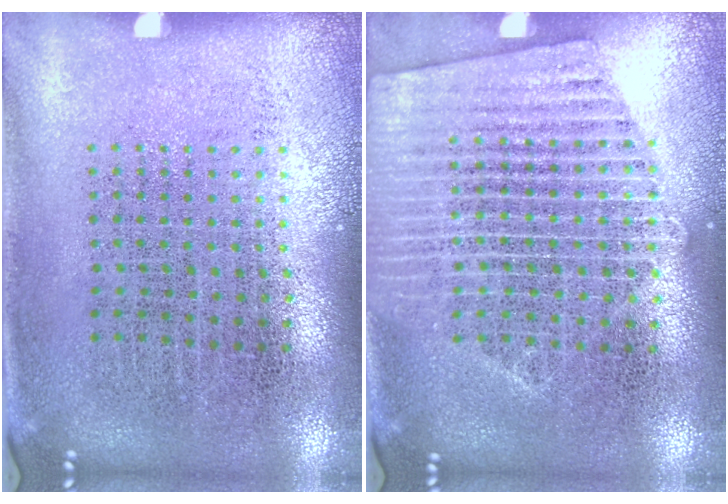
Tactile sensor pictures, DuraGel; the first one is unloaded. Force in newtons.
{"total": 1.8, "press": 1.7, "slide": 0.3}